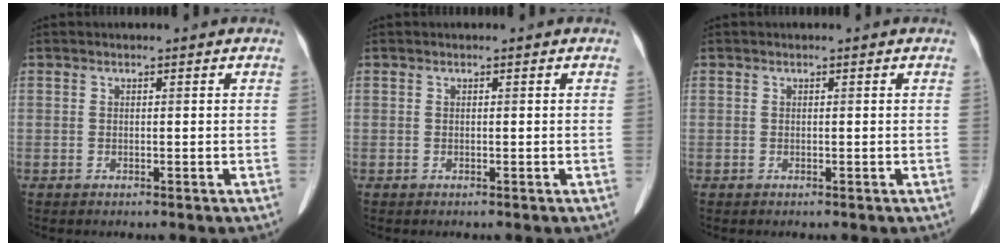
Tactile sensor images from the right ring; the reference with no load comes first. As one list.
[{"total": 0.0}, {"total": 0.0}]